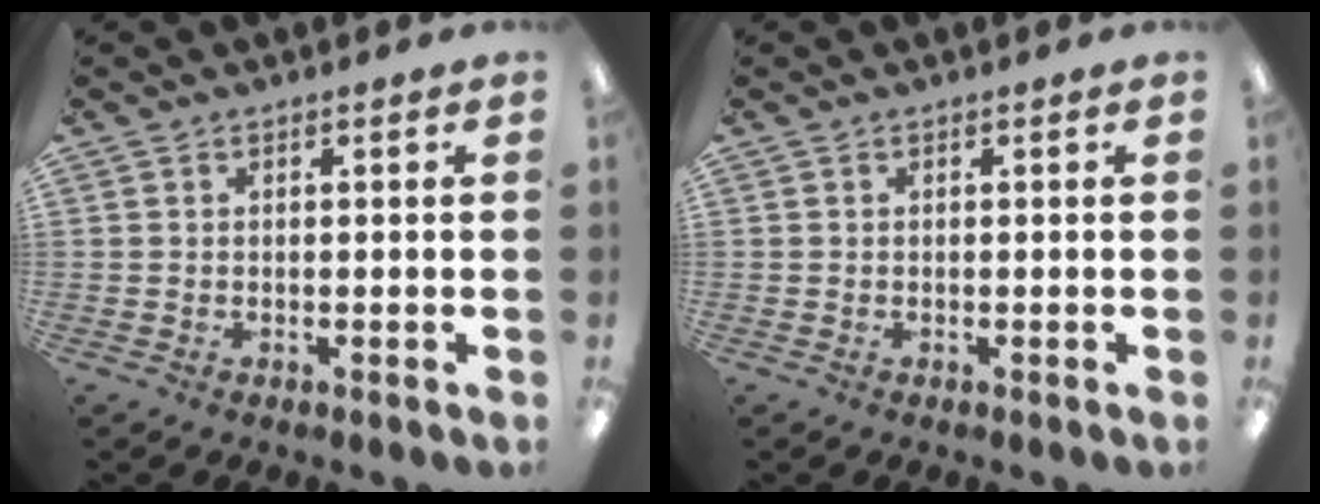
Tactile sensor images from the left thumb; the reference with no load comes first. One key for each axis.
{"total": 0.0}